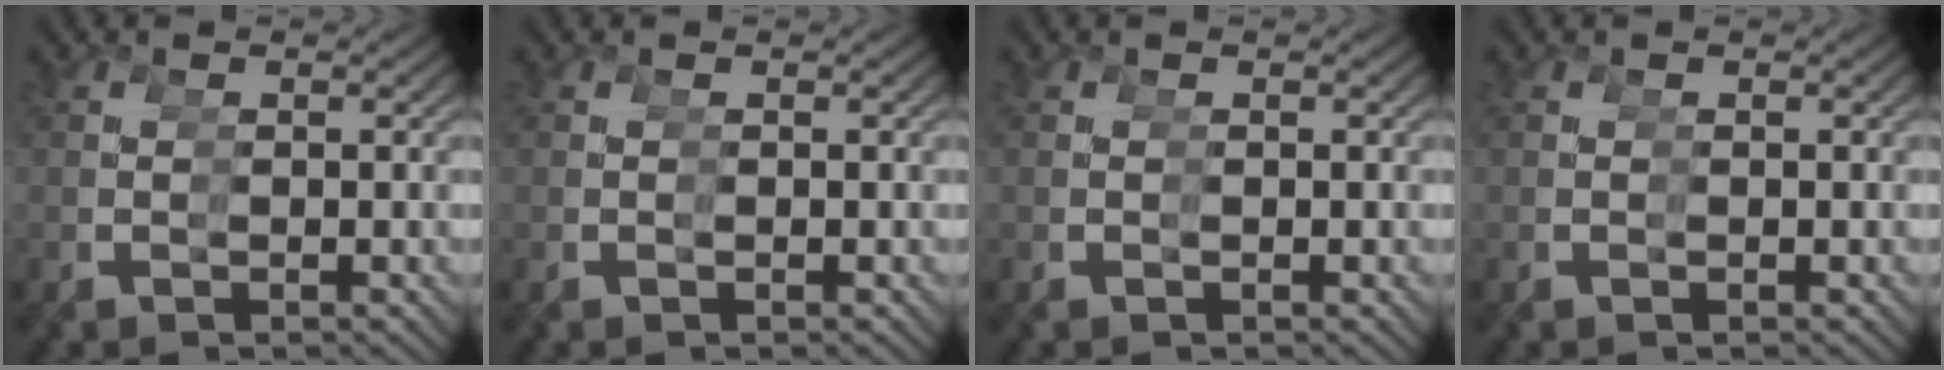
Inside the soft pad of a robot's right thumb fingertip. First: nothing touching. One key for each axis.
{"total": 0.0}
{"total": 0.0}
{"total": 0.0}